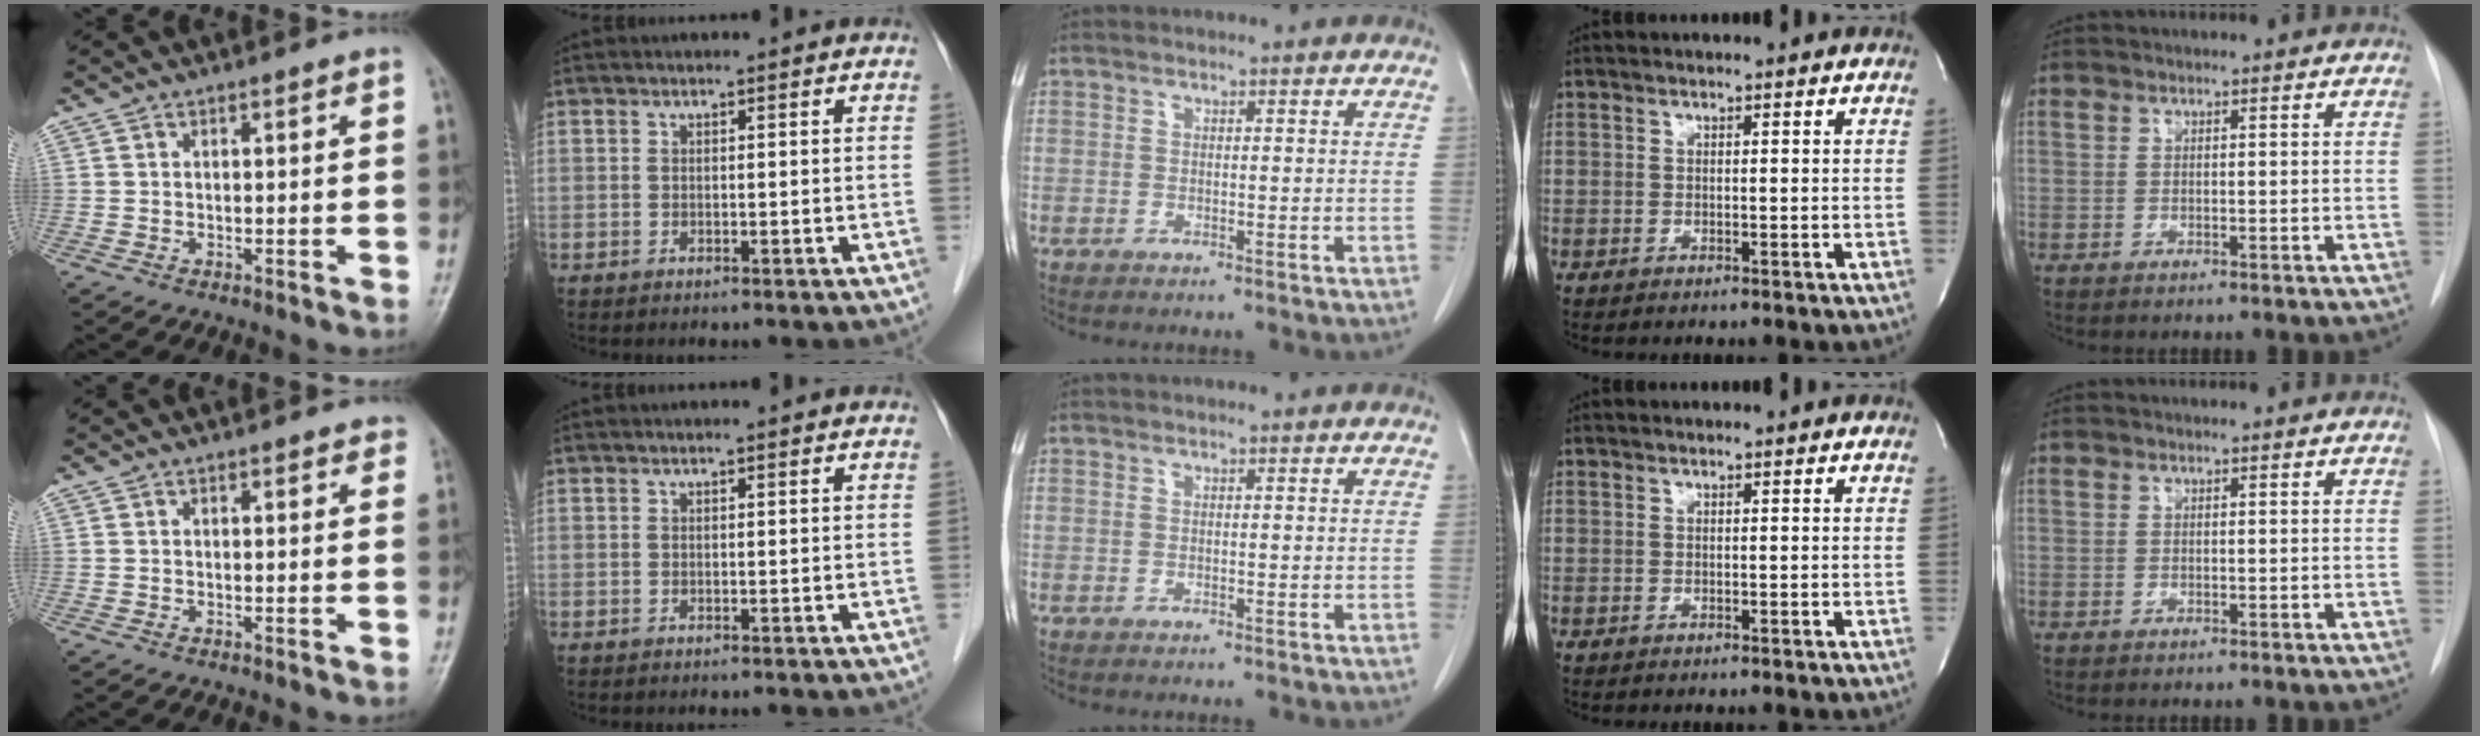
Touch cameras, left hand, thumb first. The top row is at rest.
{"thumb": {"total": 1.4, "force": [0.9, 0.8, 0.7], "torque": [0.008, -0.002, 0.003]}, "index": {"total": 1.1, "force": [1.0, 0.0, 0.4], "torque": [-0.013, 0.010, 0.013]}}